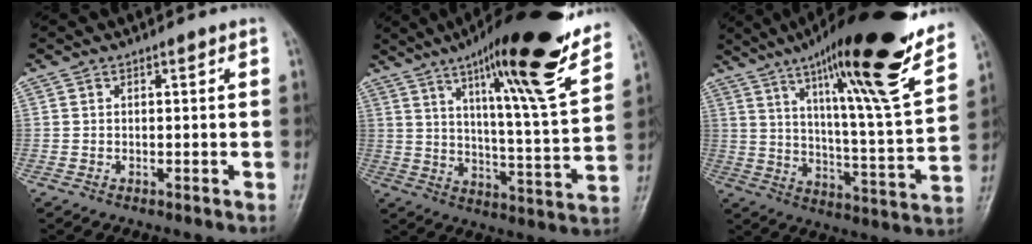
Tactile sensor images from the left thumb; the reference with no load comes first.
{"total": 24.2, "force": [15.5, 3.6, 18.2], "torque": [-0.248, -0.057, 0.234]}
{"total": 27.0, "force": [17.5, 3.8, 20.3], "torque": [-0.290, -0.056, 0.268]}